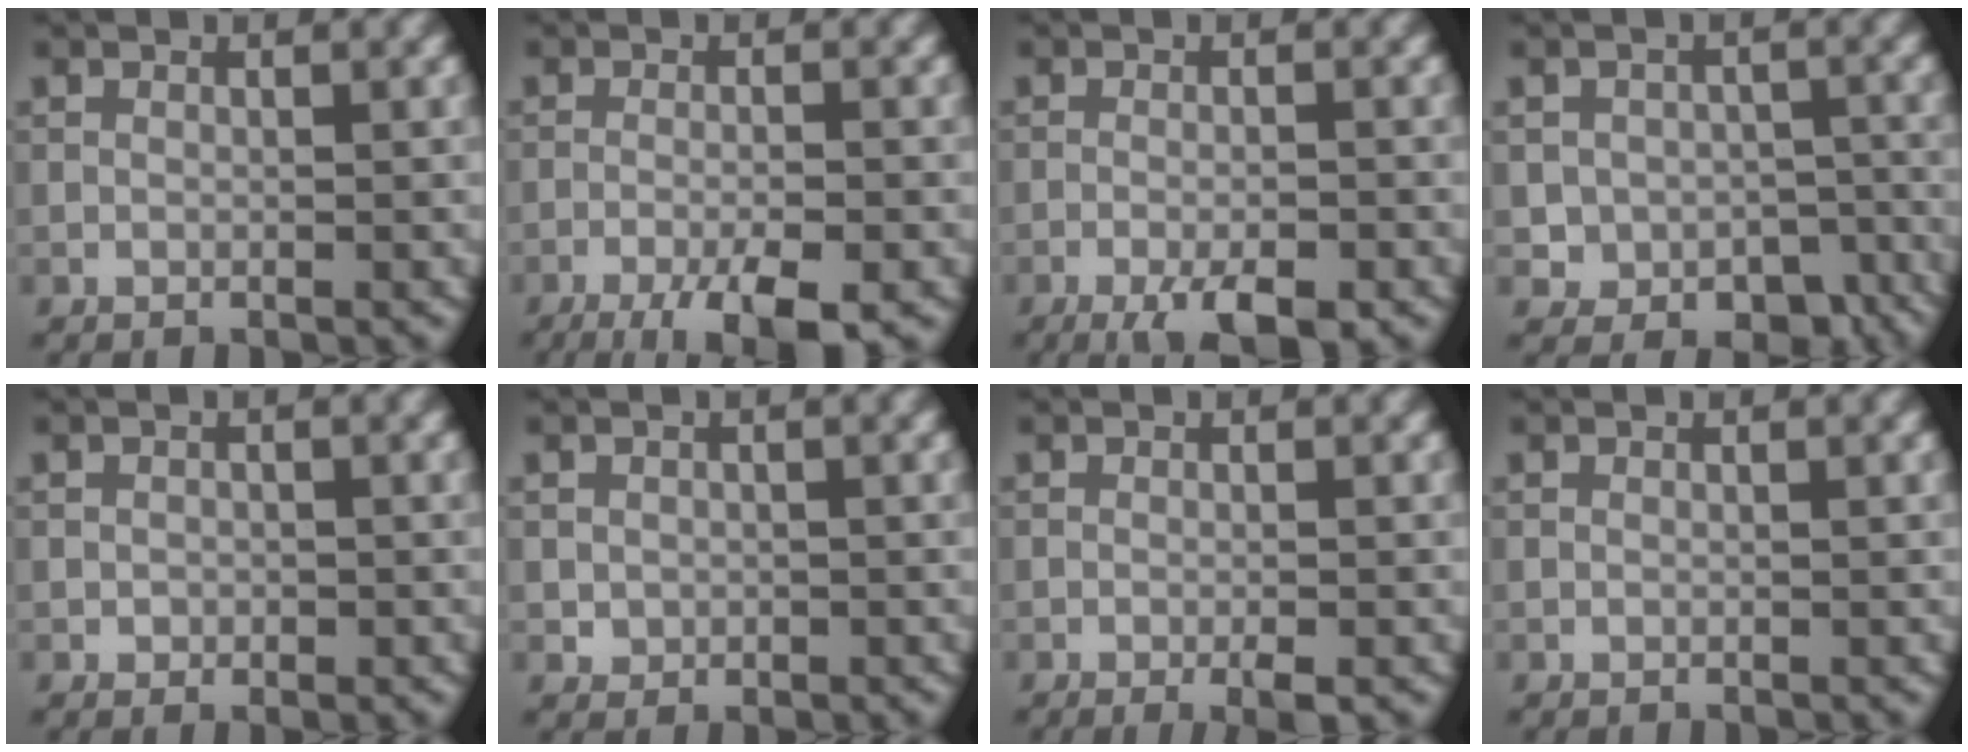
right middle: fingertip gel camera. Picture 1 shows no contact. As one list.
[{"total": 6.4, "force": [-4.1, 1.4, 4.8], "torque": [-0.077, -0.016, -0.063]}, {"total": 5.1, "force": [-3.1, 1.3, 3.8], "torque": [-0.064, -0.004, -0.048]}, {"total": 5.2, "force": [-2.3, 4.1, 2.1], "torque": [-0.018, -0.007, -0.027]}, {"total": 0.8, "force": [-0.1, 0.7, 0.4], "torque": [-0.004, -0.004, -0.004]}, {"total": 1.1, "force": [-0.1, 1.1, 0.2], "torque": [0.002, -0.005, -0.002]}, {"total": 1.5, "force": [-0.7, 0.2, 1.4], "torque": [-0.019, -0.005, -0.010]}, {"total": 0.0}]